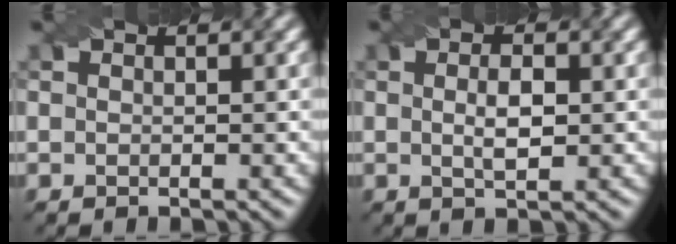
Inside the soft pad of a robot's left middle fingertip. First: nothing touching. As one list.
[{"total": 2.4, "force": [0.1, 0.7, 2.3], "torque": [-0.045, 0.000, 0.001]}]